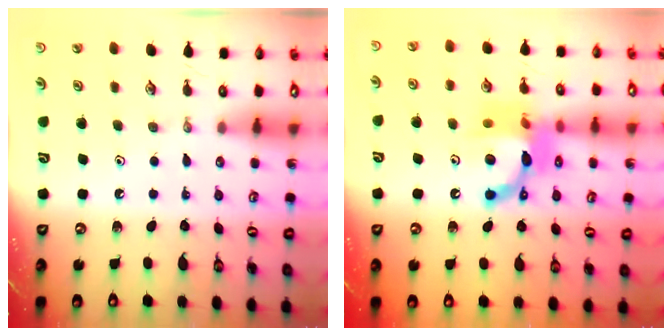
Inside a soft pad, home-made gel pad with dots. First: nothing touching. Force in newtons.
{"total": 13.7, "press": 13.6, "slide": 1.4}